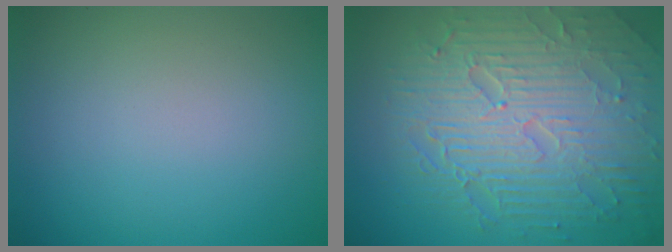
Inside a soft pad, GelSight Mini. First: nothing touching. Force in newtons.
{"total": 10.1, "press": 6.5, "slide": 7.7}